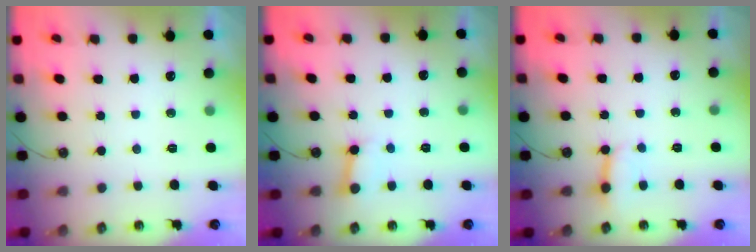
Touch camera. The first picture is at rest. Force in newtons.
{"total": 3.8, "press": 3.7, "slide": 0.6}
{"total": 3.1, "press": 3.1, "slide": 0.5}